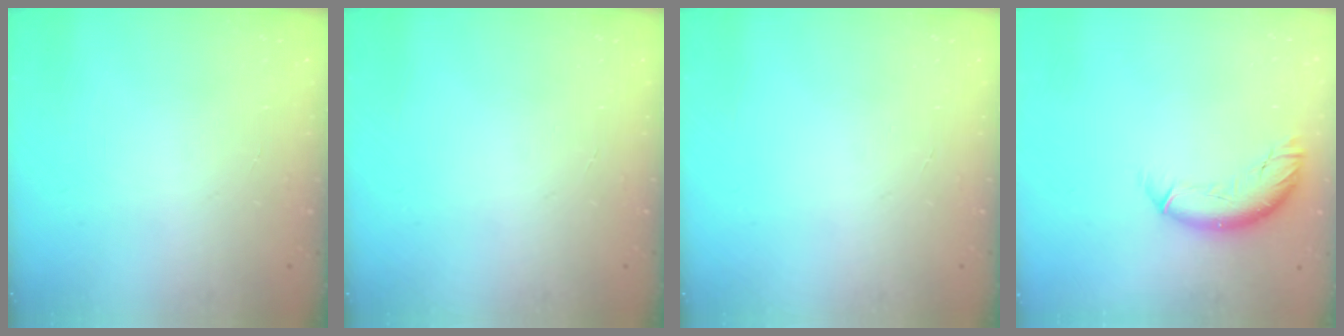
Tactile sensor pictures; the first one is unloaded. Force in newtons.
{"total": 0.0}
{"total": 0.0}
{"total": 9.9, "press": 9.9, "slide": 1.0}